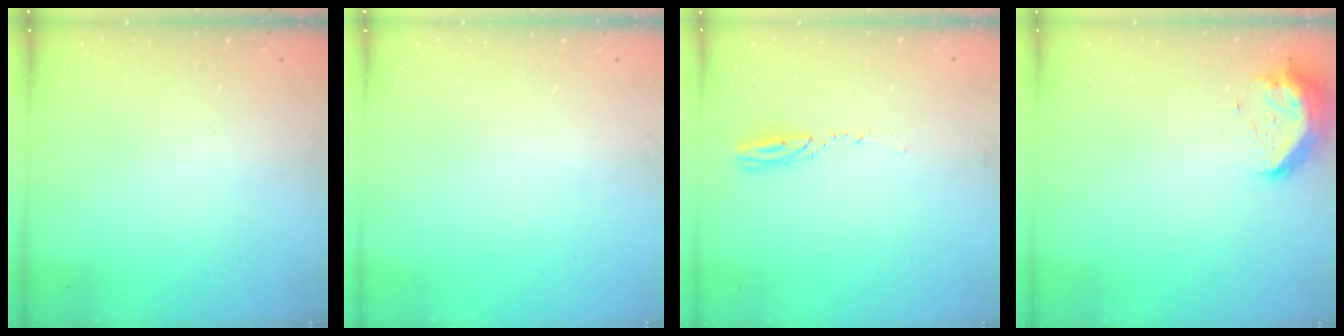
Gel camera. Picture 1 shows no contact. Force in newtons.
{"total": 0.0}
{"total": 3.2, "press": 3.2, "slide": 0.4}
{"total": 9.5, "press": 9.5, "slide": 0.6}